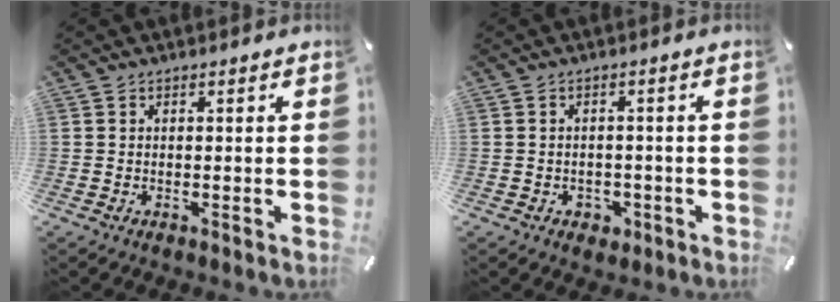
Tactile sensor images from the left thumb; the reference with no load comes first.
{"total": 2.7, "force": [-0.8, 2.4, 1.0], "torque": [-0.018, 0.005, -0.018]}